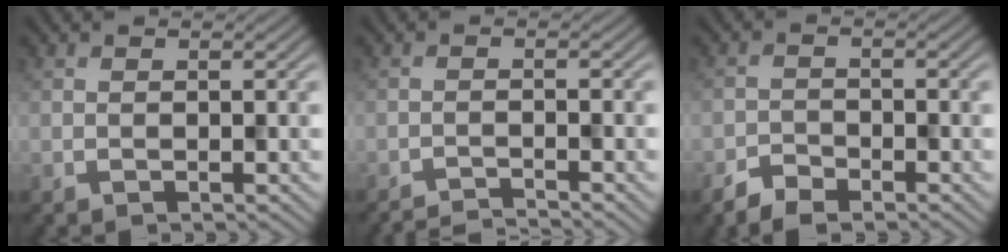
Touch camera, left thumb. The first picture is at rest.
{"total": 3.0, "force": [-2.8, 0.1, 1.0], "torque": [-0.013, 0.004, -0.055]}
{"total": 3.1, "force": [-2.7, 1.1, 1.2], "torque": [-0.023, -0.002, -0.057]}